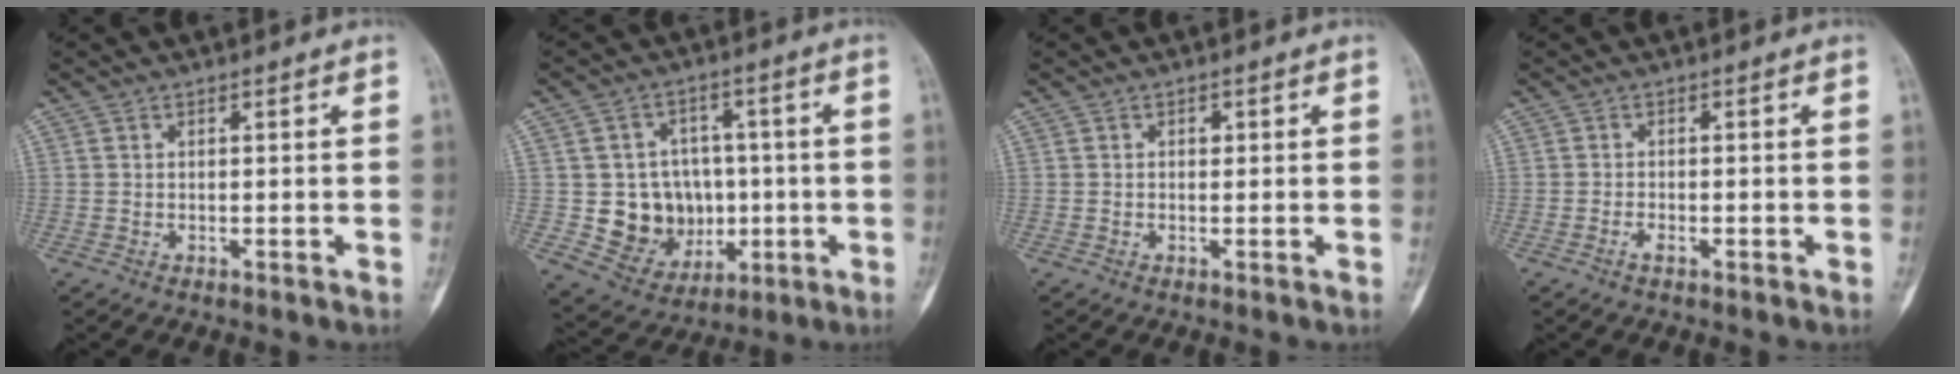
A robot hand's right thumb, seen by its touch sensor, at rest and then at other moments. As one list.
[{"total": 12.7, "force": [-1.3, 11.1, 6.0], "torque": [-0.040, 0.014, 0.000]}, {"total": 0.9, "force": [0.2, 0.7, 0.5], "torque": [-0.003, 0.002, 0.001]}, {"total": 1.1, "force": [-0.6, 0.5, 0.8], "torque": [-0.016, 0.002, -0.013]}]